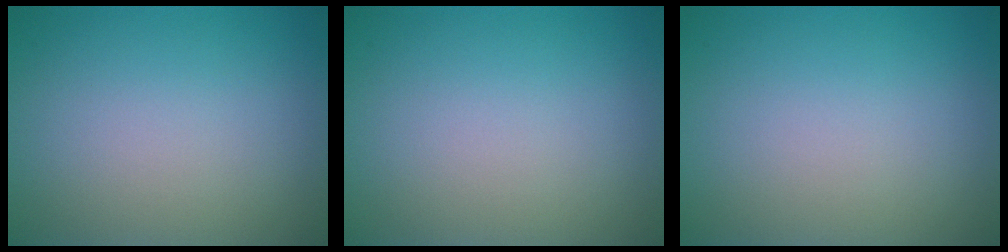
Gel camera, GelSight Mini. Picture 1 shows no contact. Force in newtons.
{"total": 0.0}
{"total": 0.0}